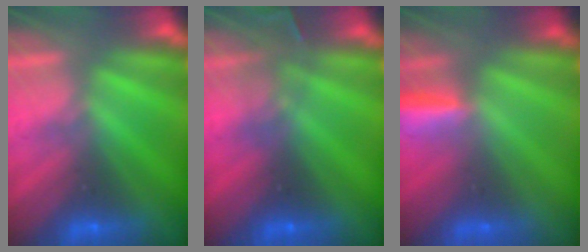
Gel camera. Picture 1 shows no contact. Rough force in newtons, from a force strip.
{"total": 3.0}
{"total": 2.9}